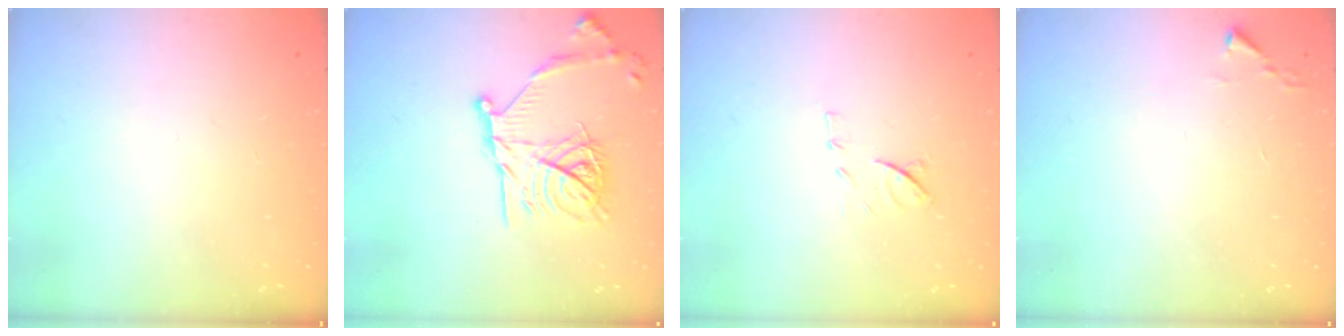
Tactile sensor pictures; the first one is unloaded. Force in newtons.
{"total": 19.4, "press": 19.3, "slide": 1.5}
{"total": 8.6, "press": 8.5, "slide": 1.1}
{"total": 2.4, "press": 2.4, "slide": 0.3}